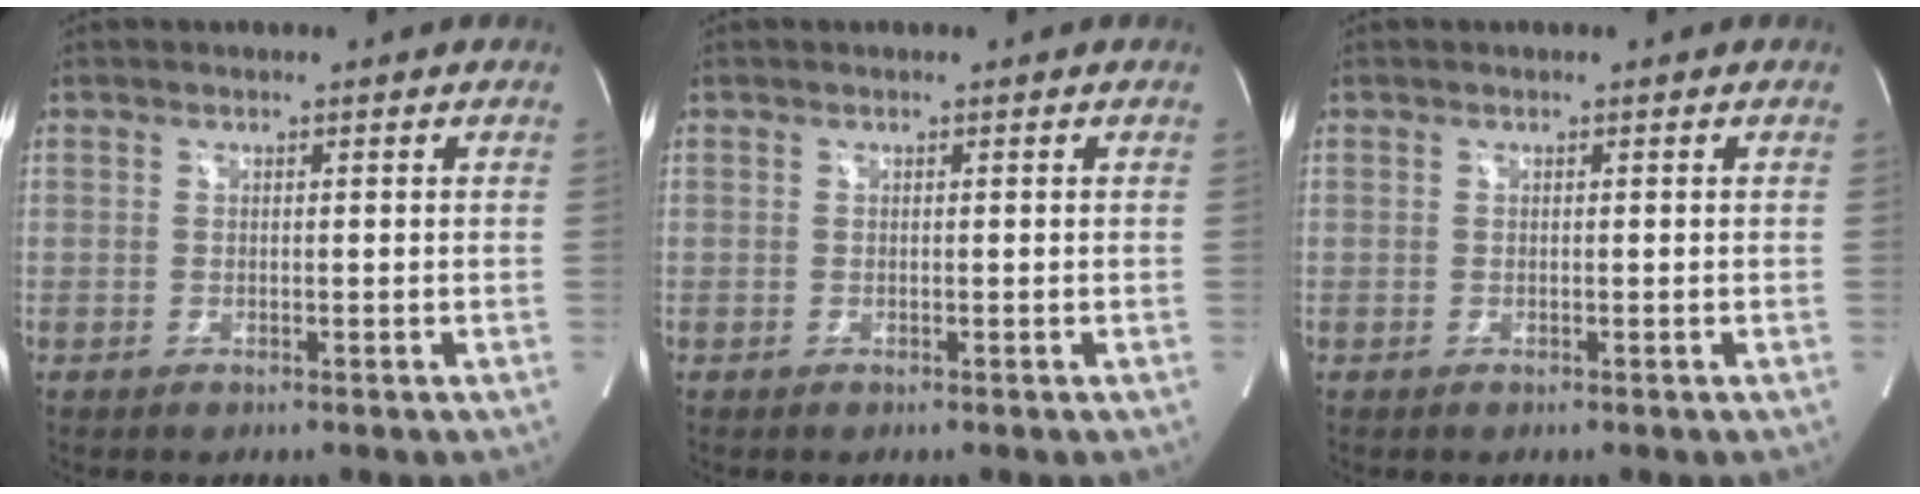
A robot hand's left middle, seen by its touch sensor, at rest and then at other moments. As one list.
[{"total": 0.0}, {"total": 0.0}]